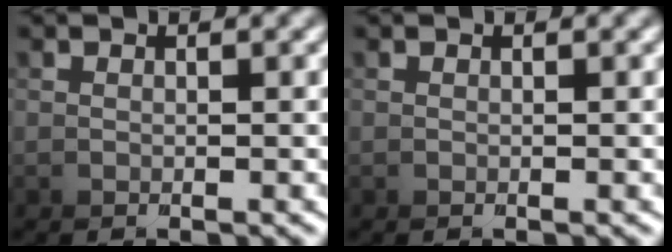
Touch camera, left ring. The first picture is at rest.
{"total": 0.0}